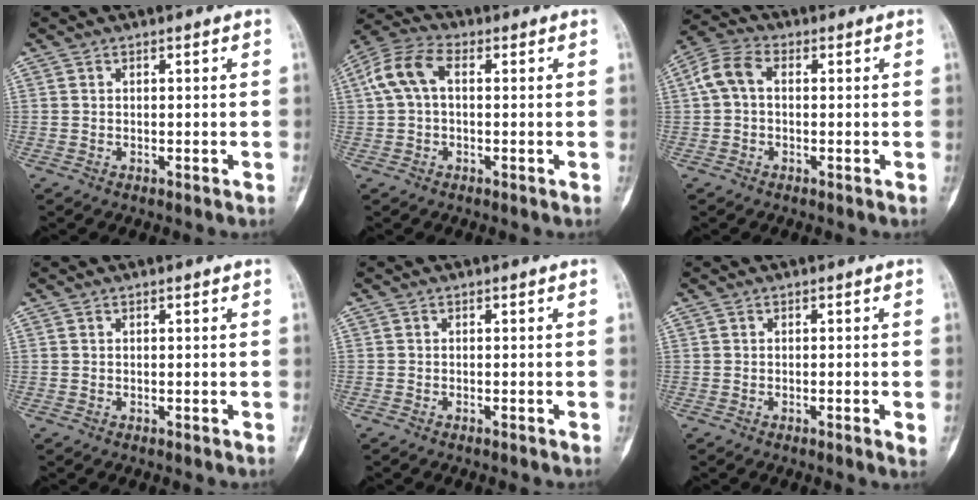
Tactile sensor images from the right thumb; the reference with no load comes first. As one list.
[{"total": 7.8, "force": [1.1, 4.6, 6.2], "torque": [-0.138, 0.027, 0.016]}, {"total": 5.8, "force": [0.4, 3.8, 4.4], "torque": [-0.094, 0.020, 0.000]}, {"total": 0.0}, {"total": 0.5, "force": [-0.5, 0.0, 0.2], "torque": [-0.003, 0.002, -0.008]}, {"total": 2.0, "force": [-0.7, 0.1, 1.9], "torque": [-0.029, -0.004, -0.011]}]